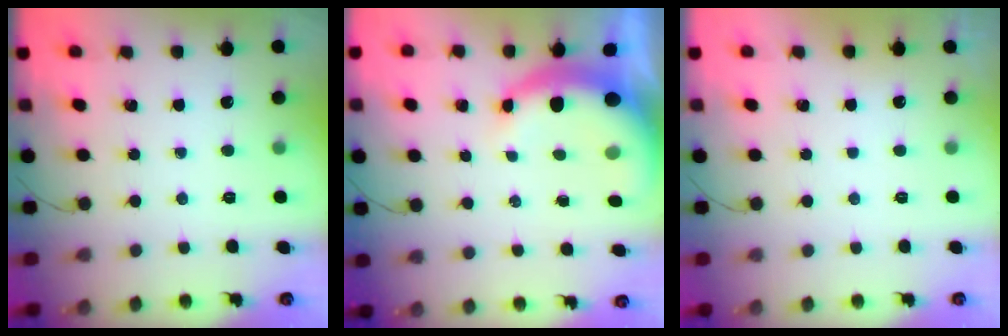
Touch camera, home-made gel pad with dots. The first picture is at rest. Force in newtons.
{"total": 7.9, "press": 7.8, "slide": 1.3}
{"total": 2.8, "press": 2.8, "slide": 0.1}